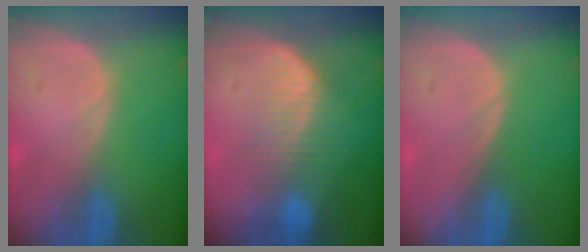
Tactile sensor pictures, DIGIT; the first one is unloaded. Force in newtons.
{"total": 7.3, "press": 6.6, "slide": 3.1}
{"total": 0.0}